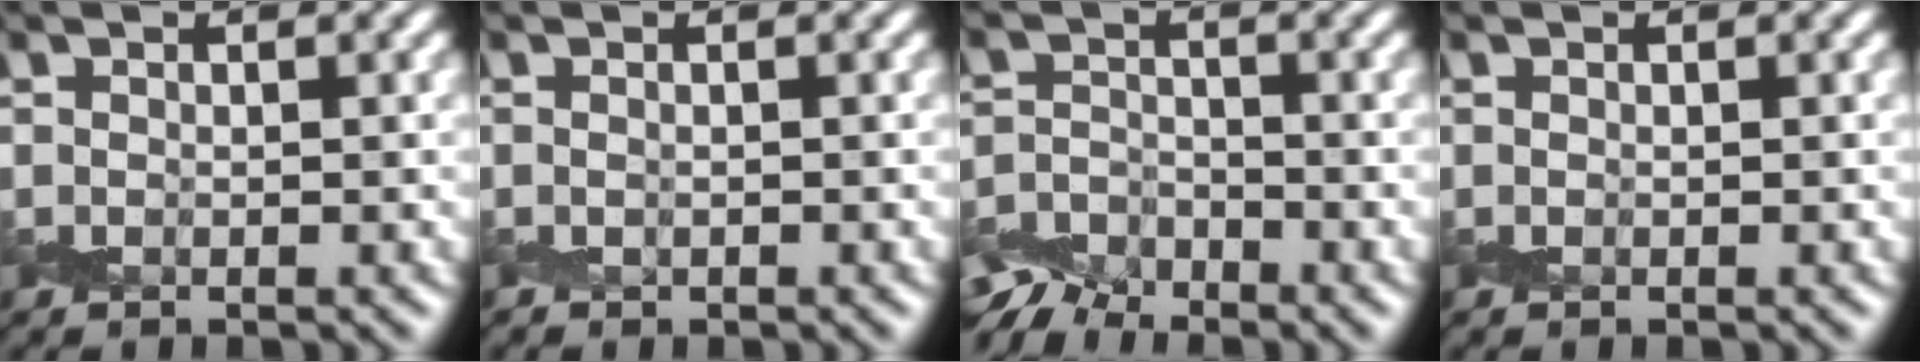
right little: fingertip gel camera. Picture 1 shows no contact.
{"total": 0.0}
{"total": 5.2, "force": [-4.6, 2.2, 1.2], "torque": [-0.022, -0.012, -0.087]}
{"total": 0.0}